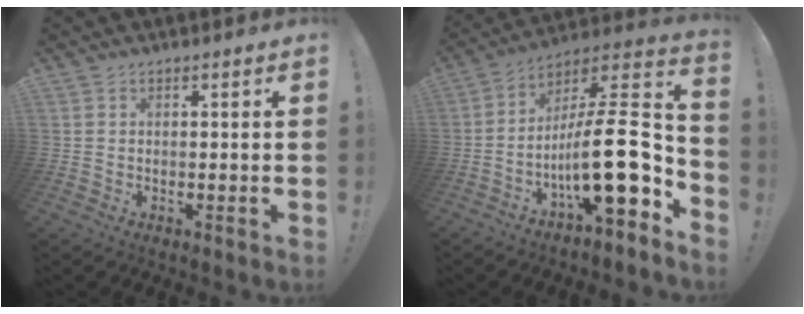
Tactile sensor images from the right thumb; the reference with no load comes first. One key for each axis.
{"total": 21.9, "fx": -4.9, "fy": 6.4, "fz": 20.4, "tx": -0.349, "ty": 0.005, "tz": -0.084}